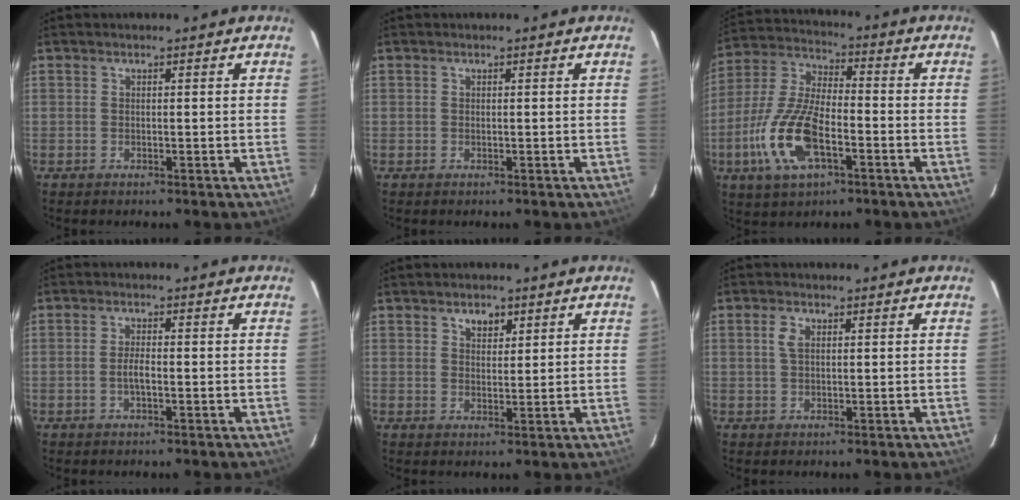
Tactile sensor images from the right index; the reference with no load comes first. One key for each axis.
{"total": 0.0}
{"total": 15.3, "fx": -5.6, "fy": 6.4, "fz": 12.7, "tx": -0.283, "ty": -0.006, "tz": -0.109}
{"total": 2.3, "fx": -0.7, "fy": 0.6, "fz": 2.1, "tx": -0.041, "ty": -0.001, "tz": -0.014}
{"total": 2.9, "fx": 1.7, "fy": 1.9, "fz": 1.4, "tx": -0.016, "ty": 0.003, "tz": 0.028}
{"total": 2.1, "fx": 0.6, "fy": 1.3, "fz": 1.6, "tx": -0.033, "ty": 0.005, "tz": 0.011}